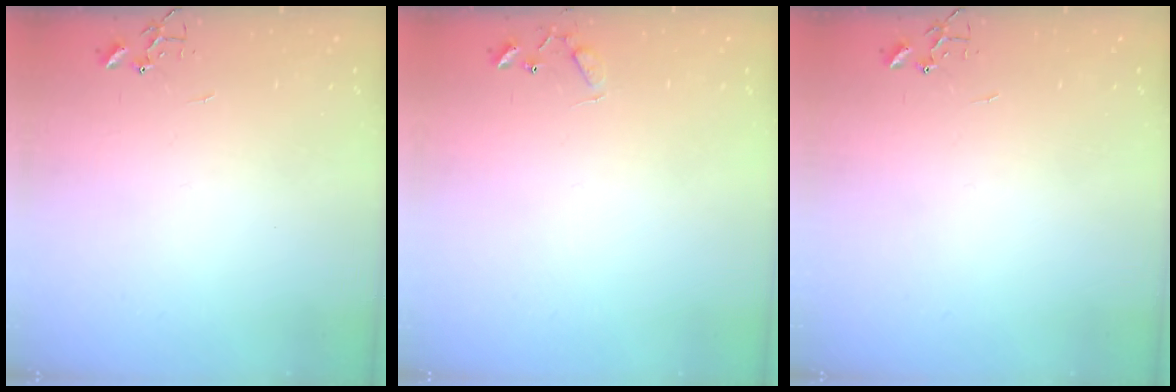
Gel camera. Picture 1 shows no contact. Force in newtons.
{"total": 5.6, "press": 5.6, "slide": 0.5}
{"total": 0.0}